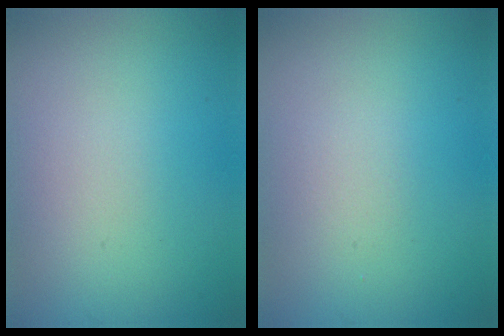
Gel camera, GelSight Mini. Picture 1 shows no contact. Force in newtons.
{"total": 0.6, "press": 0.6, "slide": 0.0}